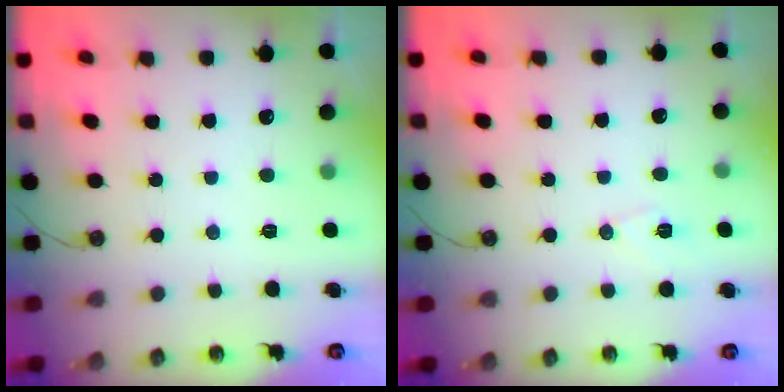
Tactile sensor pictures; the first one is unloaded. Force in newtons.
{"total": 6.4, "press": 6.0, "slide": 2.2}